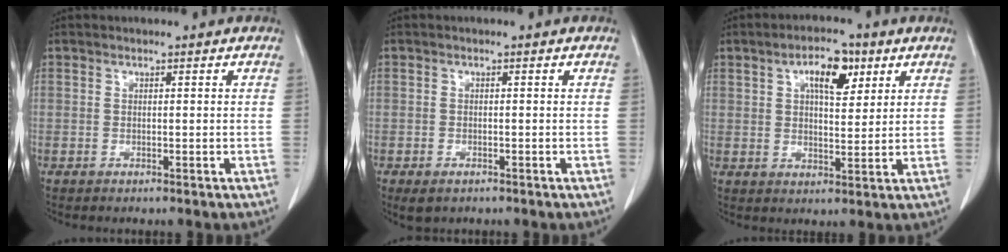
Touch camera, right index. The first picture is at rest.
{"total": 3.7, "force": [-2.2, 2.2, 2.1], "torque": [-0.039, -0.006, -0.029]}
{"total": 7.9, "force": [3.5, 3.5, 6.2], "torque": [-0.104, 0.014, 0.059]}